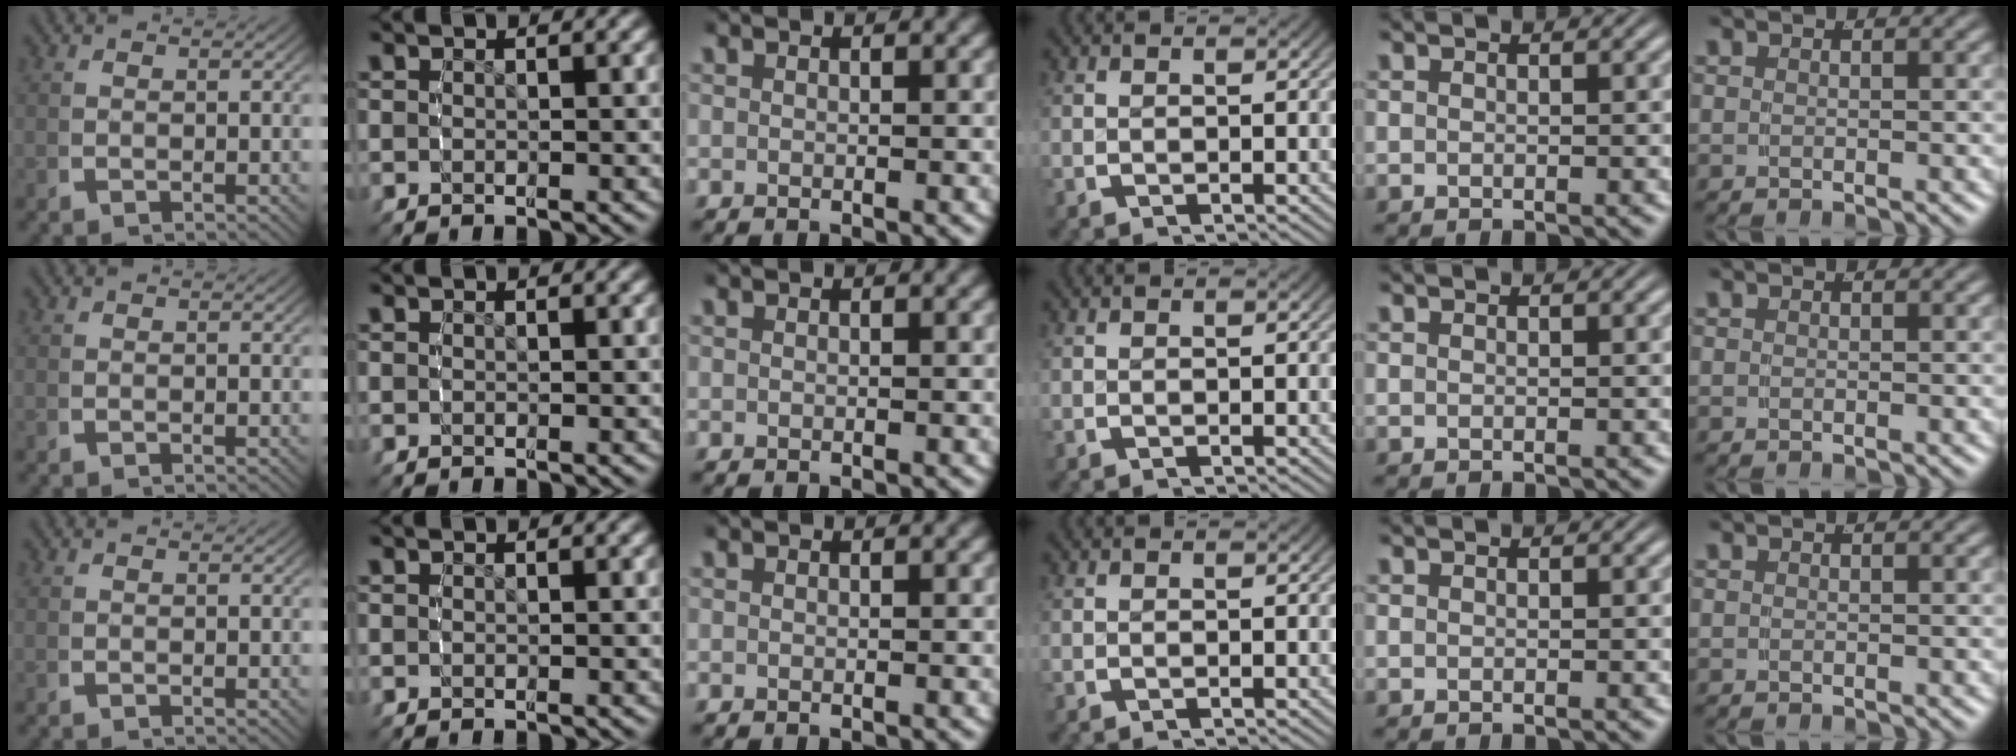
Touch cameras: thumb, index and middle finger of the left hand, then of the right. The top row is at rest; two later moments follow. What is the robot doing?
{"motion": "reach", "object": "coat"}